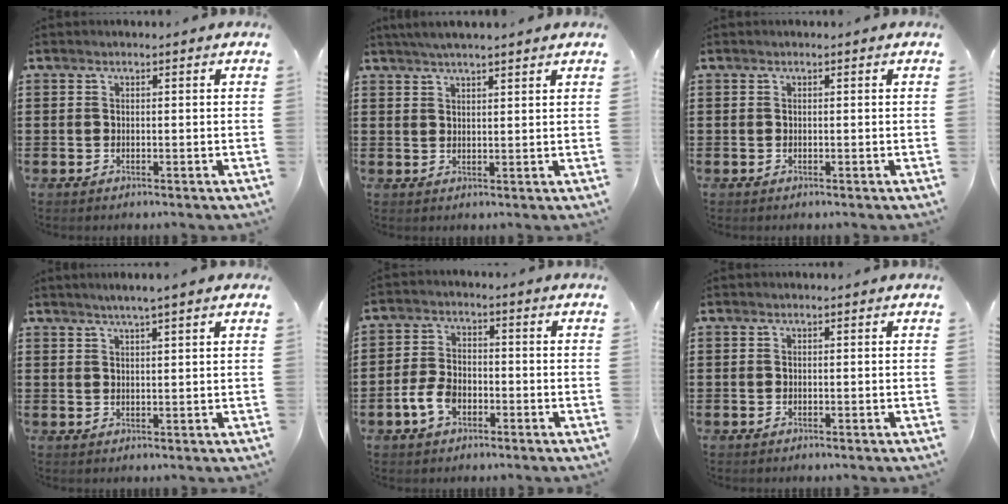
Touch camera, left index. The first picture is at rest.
{"total": 2.9, "force": [2.6, 0.0, 1.3], "torque": [-0.031, 0.004, 0.049]}
{"total": 0.0}
{"total": 2.2, "force": [1.8, -0.3, 1.3], "torque": [-0.029, 0.003, 0.033]}
{"total": 5.4, "force": [-2.3, 3.2, 3.7], "torque": [-0.090, 0.002, -0.048]}
{"total": 0.0}